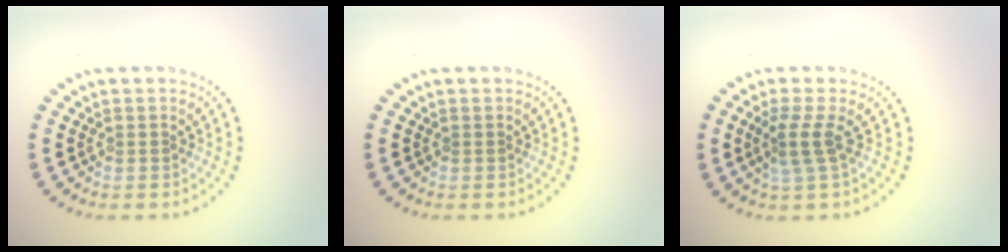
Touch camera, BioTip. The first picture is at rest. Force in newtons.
{"total": 0.0}
{"total": 2.3, "press": 1.6, "slide": 1.7}